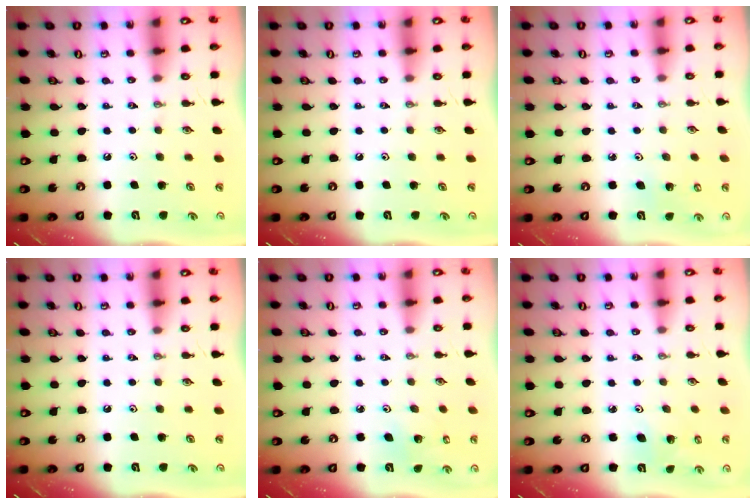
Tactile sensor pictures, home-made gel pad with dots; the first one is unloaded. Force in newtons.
{"total": 0.0}
{"total": 2.8, "press": 2.7, "slide": 0.5}
{"total": 0.0}
{"total": 3.7, "press": 3.7, "slide": 0.2}
{"total": 3.6, "press": 3.3, "slide": 1.4}